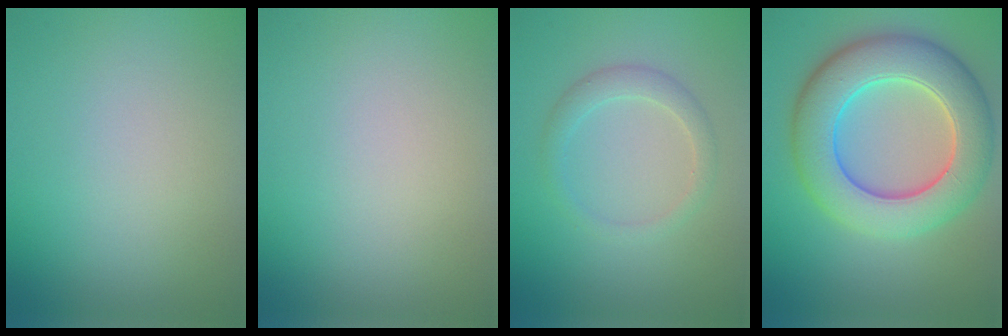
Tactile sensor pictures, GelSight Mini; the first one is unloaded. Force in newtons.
{"total": 0.0}
{"total": 2.2, "press": 2.2, "slide": 0.2}
{"total": 9.8, "press": 9.8, "slide": 0.1}